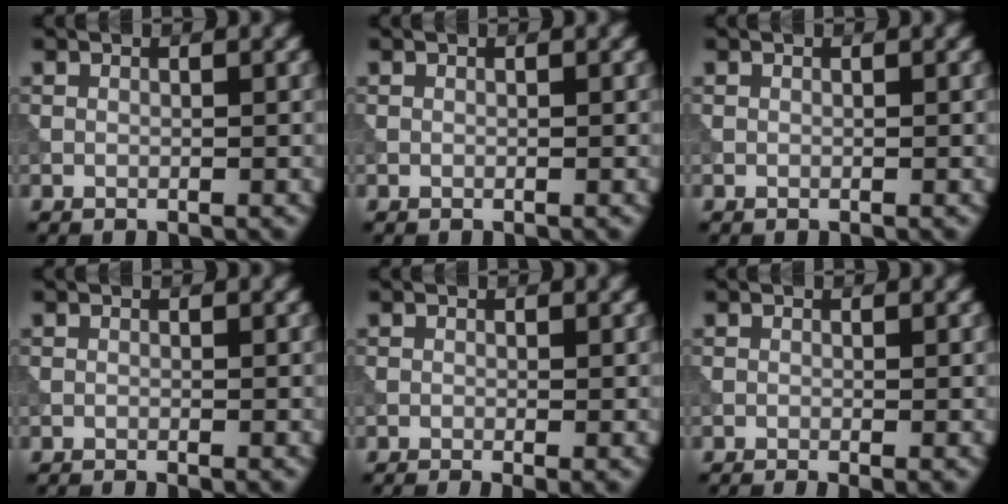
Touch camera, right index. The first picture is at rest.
{"total": 0.0}
{"total": 0.0}
{"total": 0.8, "force": [-0.6, 0.2, 0.5], "torque": [-0.003, -0.006, -0.013]}
{"total": 1.9, "force": [-0.8, 0.6, 1.6], "torque": [-0.018, -0.007, -0.015]}
{"total": 1.6, "force": [-0.8, 0.5, 1.3], "torque": [-0.013, -0.008, -0.014]}